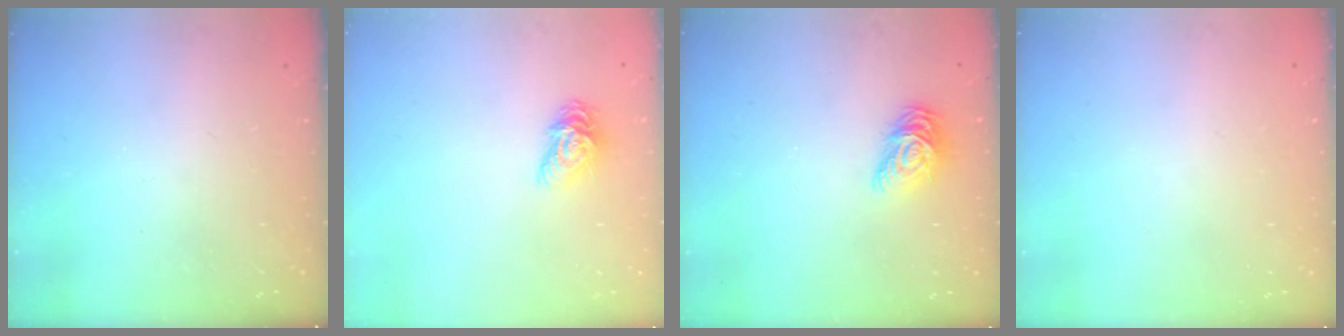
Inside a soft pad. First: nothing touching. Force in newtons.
{"total": 8.2, "press": 8.2, "slide": 0.3}
{"total": 10.7, "press": 10.7, "slide": 0.6}
{"total": 0.0}